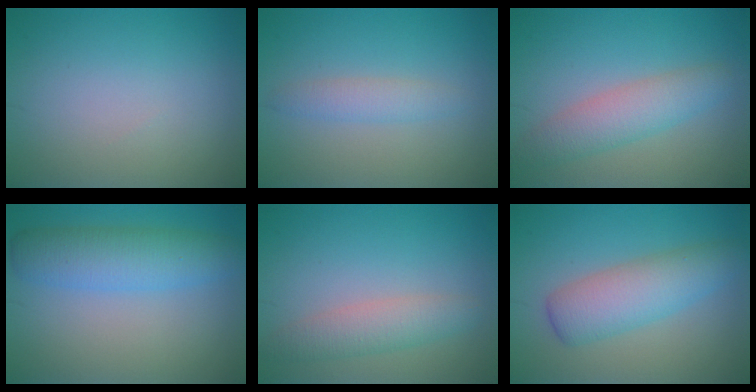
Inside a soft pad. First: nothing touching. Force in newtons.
{"total": 1.9, "press": 1.9, "slide": 0.1}
{"total": 3.8, "press": 3.8, "slide": 0.0}
{"total": 5.1, "press": 5.1, "slide": 0.1}
{"total": 3.0, "press": 3.0, "slide": 0.1}
{"total": 5.0, "press": 5.0, "slide": 0.1}